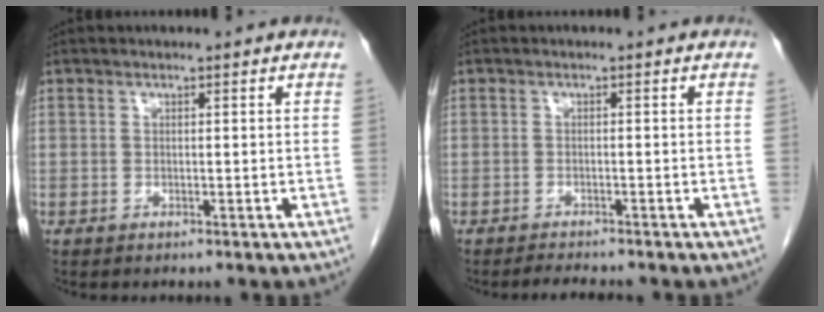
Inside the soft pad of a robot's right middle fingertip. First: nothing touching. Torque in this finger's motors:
{"motor_torque": [0.15, -0.07, -0.02, 0.00]}